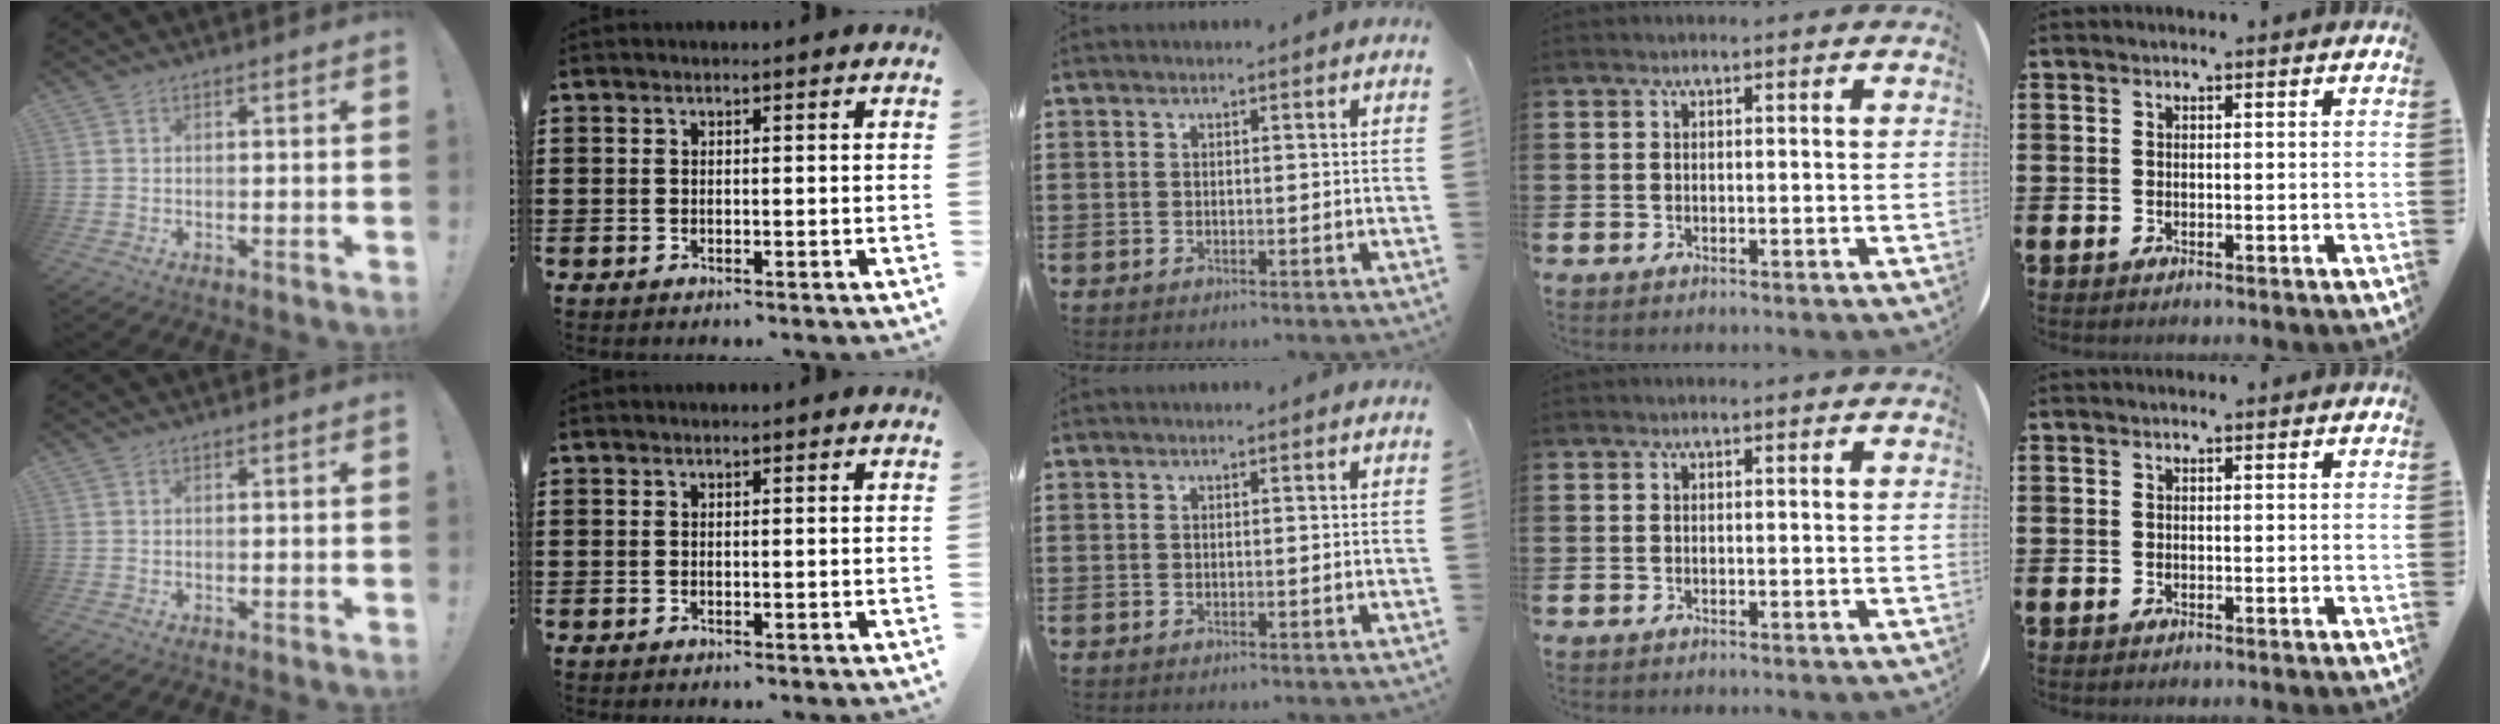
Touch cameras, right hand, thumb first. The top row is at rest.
{}